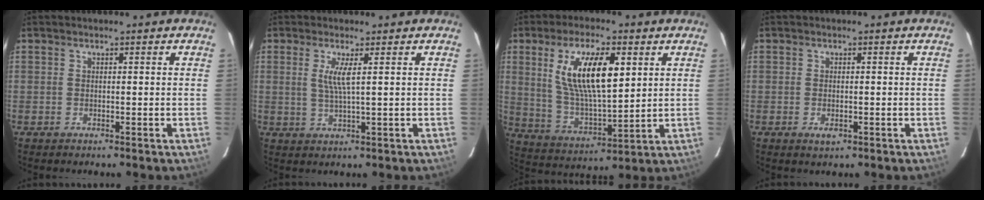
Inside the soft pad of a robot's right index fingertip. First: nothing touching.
{"total": 3.6, "force": [1.0, -0.2, 3.4], "torque": [-0.067, -0.006, 0.019]}
{"total": 15.4, "force": [5.1, 5.3, 13.5], "torque": [-0.254, 0.003, 0.102]}
{"total": 1.8, "force": [-0.6, 1.2, 1.3], "torque": [-0.022, -0.003, -0.009]}